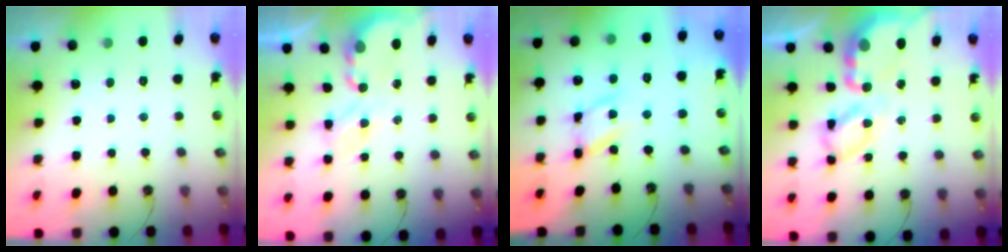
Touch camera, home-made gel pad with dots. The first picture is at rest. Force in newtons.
{"total": 4.1, "press": 4.0, "slide": 0.3}
{"total": 12.7, "press": 12.6, "slide": 1.0}
{"total": 12.0, "press": 11.9, "slide": 0.7}